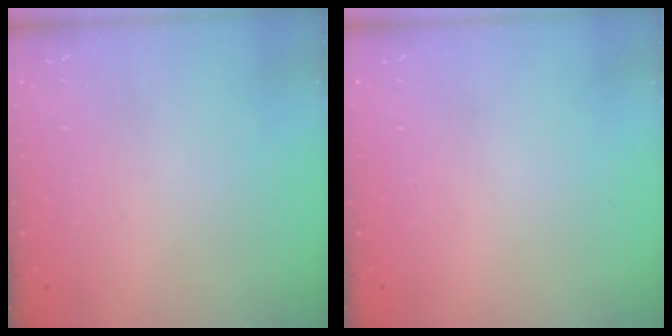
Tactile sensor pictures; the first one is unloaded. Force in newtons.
{"total": 0.0}